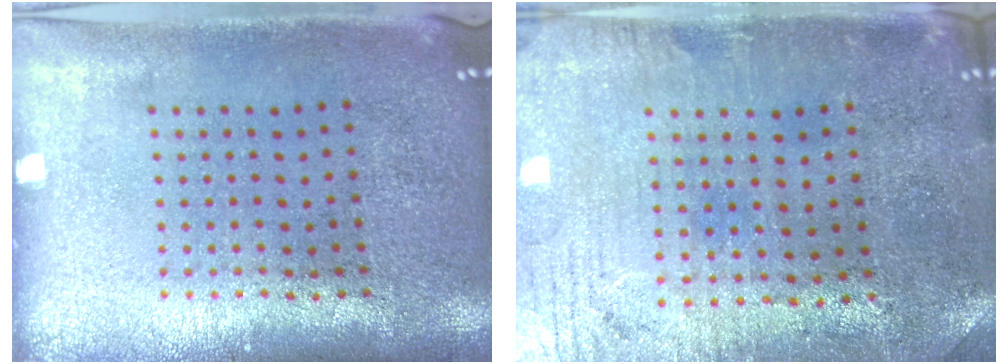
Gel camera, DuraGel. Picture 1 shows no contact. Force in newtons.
{"total": 0.7, "press": 0.5, "slide": 0.5}